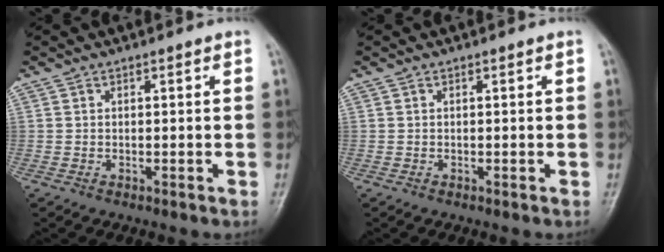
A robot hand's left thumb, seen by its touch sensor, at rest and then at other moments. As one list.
[{"total": 0.0}]